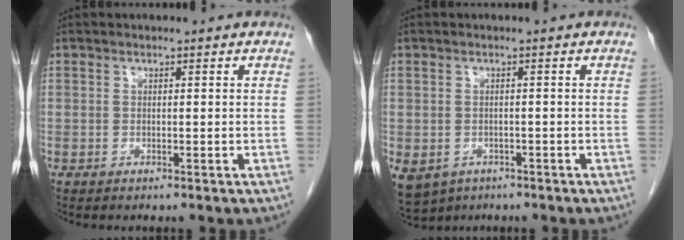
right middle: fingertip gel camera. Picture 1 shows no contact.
{"total": 12.9, "force": [-6.8, 9.7, 5.1], "torque": [-0.156, -0.021, -0.084]}